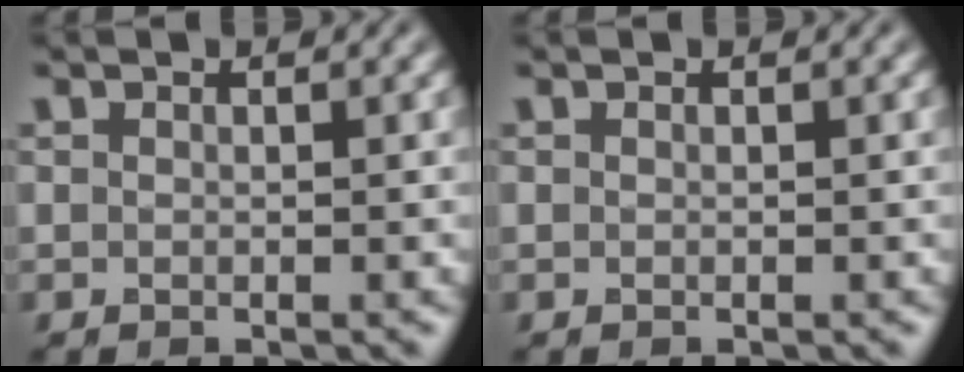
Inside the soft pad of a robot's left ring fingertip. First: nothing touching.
{"total": 0.0}